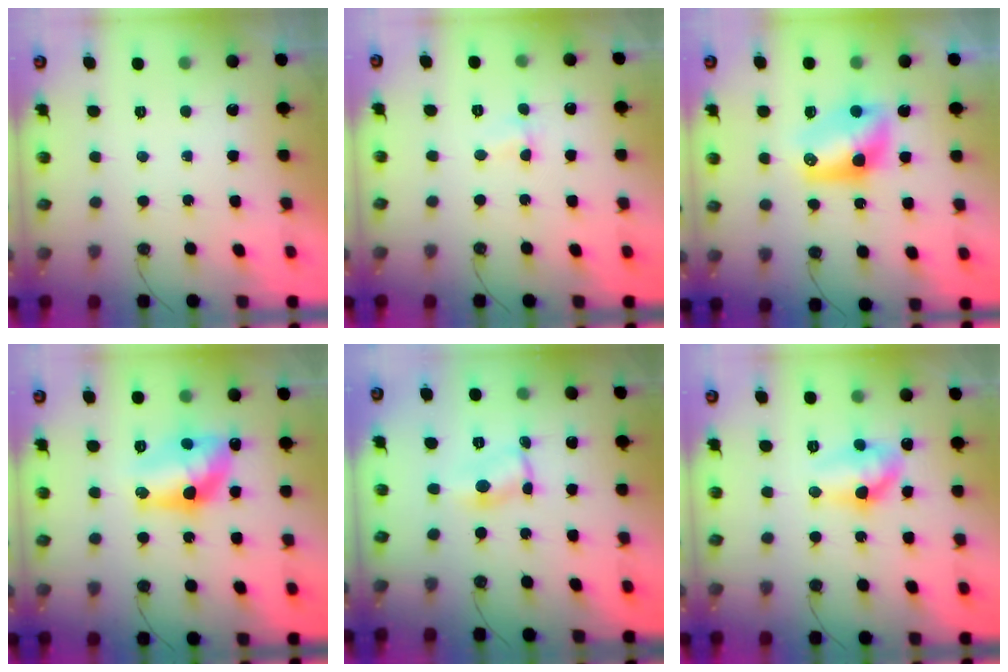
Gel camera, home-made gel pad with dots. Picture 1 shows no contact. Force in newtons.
{"total": 1.6, "press": 1.3, "slide": 0.9}
{"total": 9.9, "press": 9.8, "slide": 0.6}
{"total": 13.3, "press": 13.3, "slide": 0.6}
{"total": 2.2, "press": 2.1, "slide": 0.3}
{"total": 10.8, "press": 10.7, "slide": 1.1}